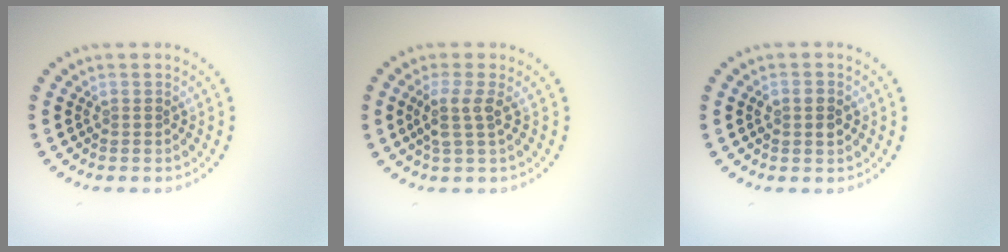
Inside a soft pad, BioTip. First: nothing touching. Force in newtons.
{"total": 2.2, "press": 1.7, "slide": 1.4}
{"total": 1.4, "press": 1.4, "slide": 0.2}